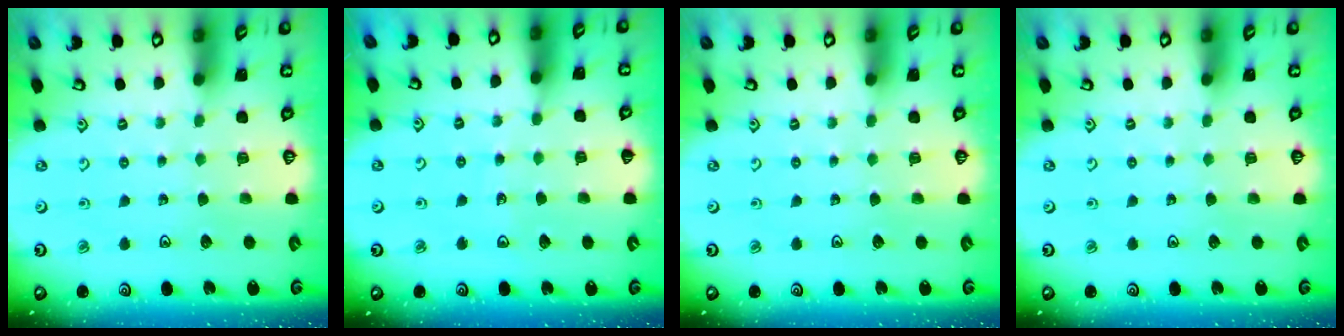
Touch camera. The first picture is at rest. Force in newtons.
{"total": 2.9, "press": 2.9, "slide": 0.3}
{"total": 0.0}
{"total": 0.0}